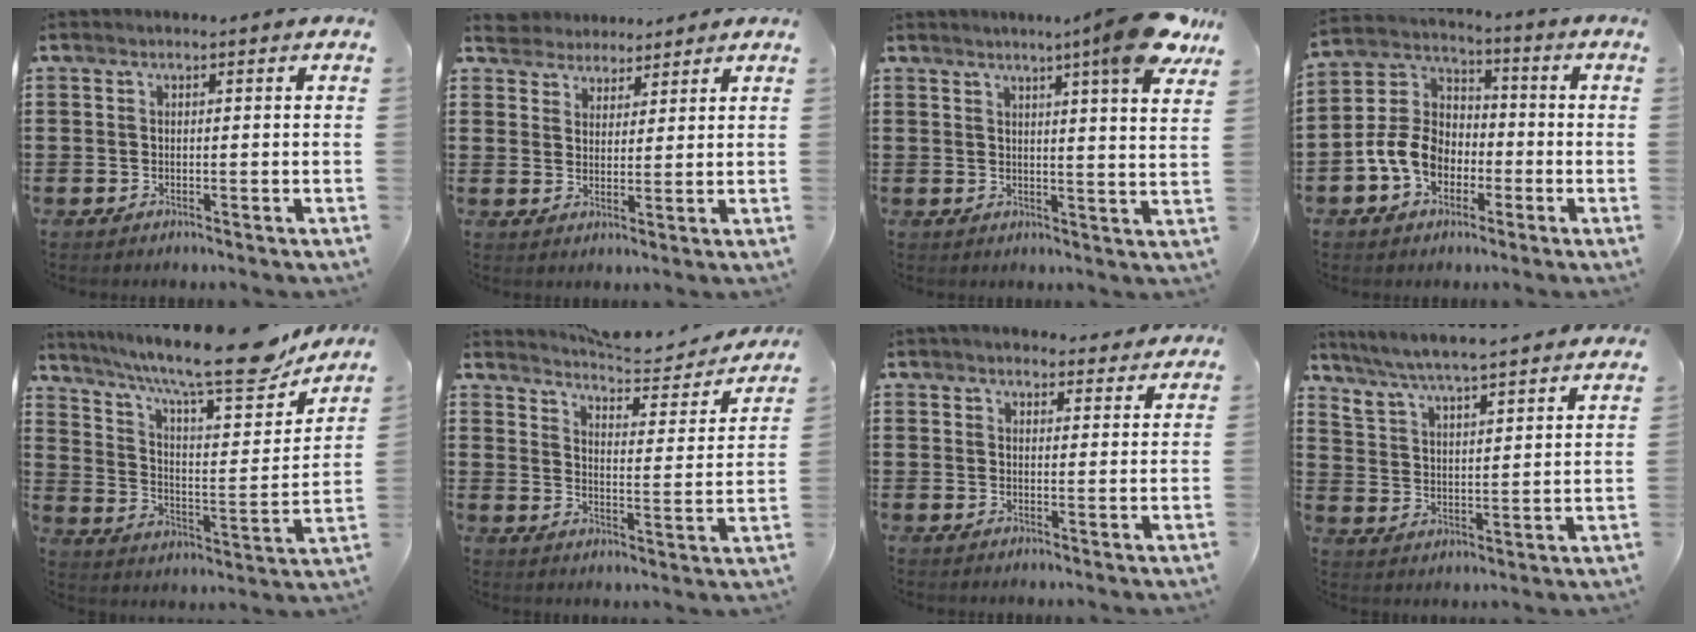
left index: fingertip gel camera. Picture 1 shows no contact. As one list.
[{"total": 4.0, "force": [3.7, 1.6, -0.5], "torque": [-0.011, -0.006, 0.069]}, {"total": 10.1, "force": [7.4, -0.4, 6.9], "torque": [-0.113, -0.033, 0.119]}, {"total": 8.5, "force": [-3.0, 6.4, 4.7], "torque": [-0.139, 0.009, -0.068]}, {"total": 13.3, "force": [10.4, 1.9, 7.9], "torque": [-0.149, -0.073, 0.168]}, {"total": 4.9, "force": [4.7, 0.5, 1.3], "torque": [-0.042, -0.032, 0.075]}, {"total": 3.7, "force": [3.5, 0.9, 0.7], "torque": [-0.016, -0.010, 0.064]}, {"total": 5.4, "force": [5.2, -0.6, 1.1], "torque": [-0.046, -0.039, 0.087]}]